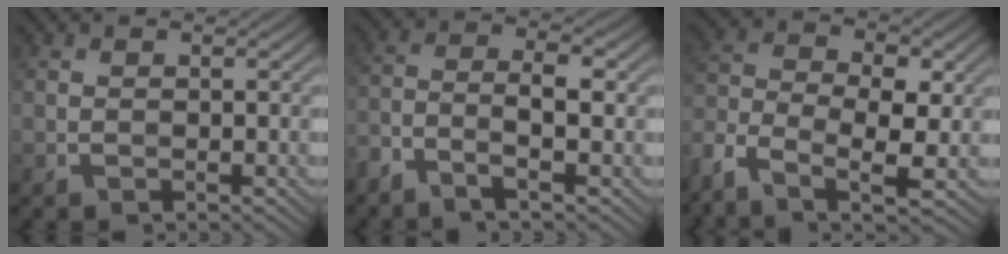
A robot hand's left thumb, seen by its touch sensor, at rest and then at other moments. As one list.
[{"total": 4.6, "force": [-2.6, 1.0, 3.6], "torque": [-0.075, 0.003, -0.064]}, {"total": 9.1, "force": [-4.4, 4.6, 6.6], "torque": [-0.148, -0.013, -0.094]}]